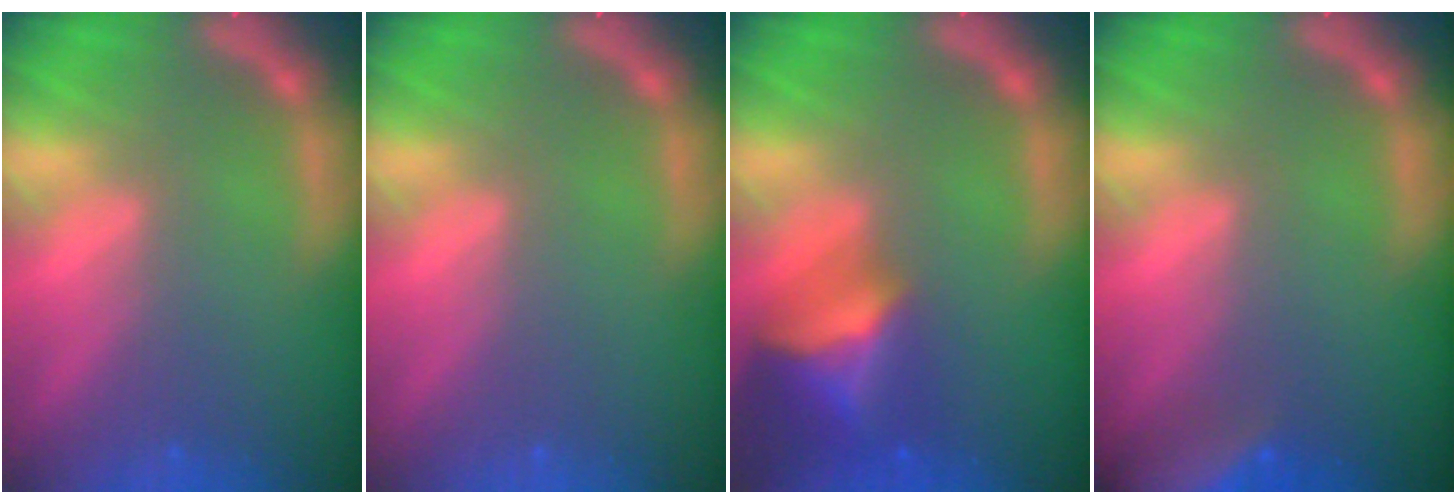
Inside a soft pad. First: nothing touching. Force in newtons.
{"total": 0.0}
{"total": 7.0}
{"total": 8.5}